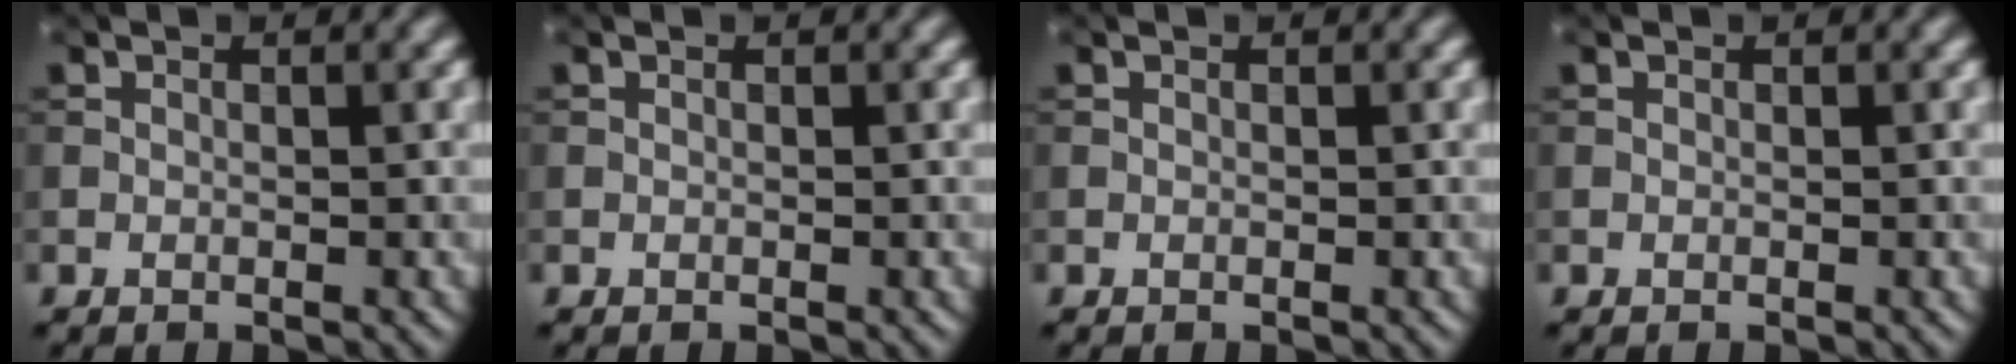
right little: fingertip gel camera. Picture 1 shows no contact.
{"total": 0.0}
{"total": 0.0}
{"total": 0.0}